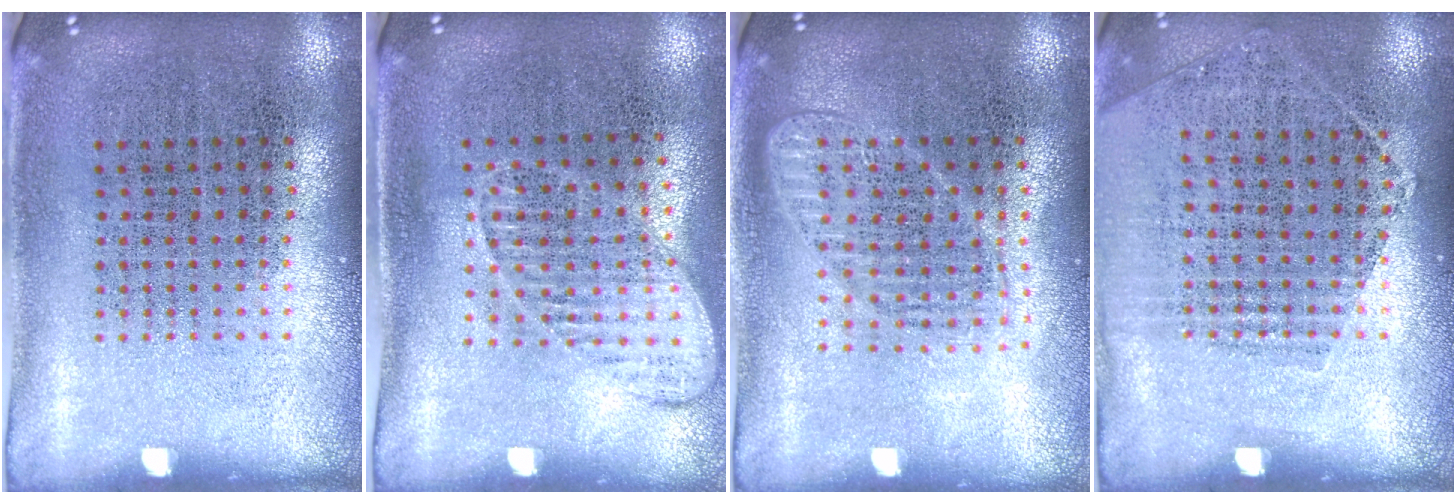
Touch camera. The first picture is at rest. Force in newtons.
{"total": 1.3, "press": 1.2, "slide": 0.5}
{"total": 1.6, "press": 1.4, "slide": 0.7}
{"total": 1.2, "press": 1.0, "slide": 0.6}